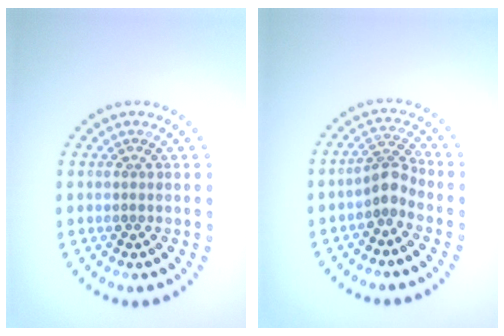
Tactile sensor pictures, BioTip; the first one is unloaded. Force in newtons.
{"total": 2.4, "press": 1.9, "slide": 1.5}